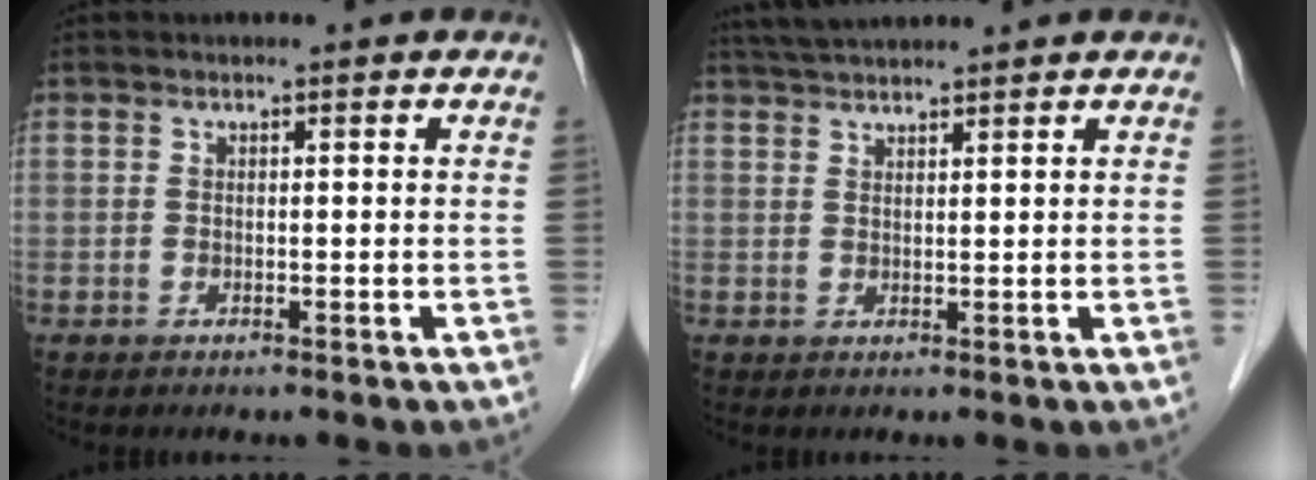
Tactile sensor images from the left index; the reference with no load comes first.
{"total": 4.9, "force": [4.5, -0.3, 2.0], "torque": [-0.035, 0.030, 0.083]}